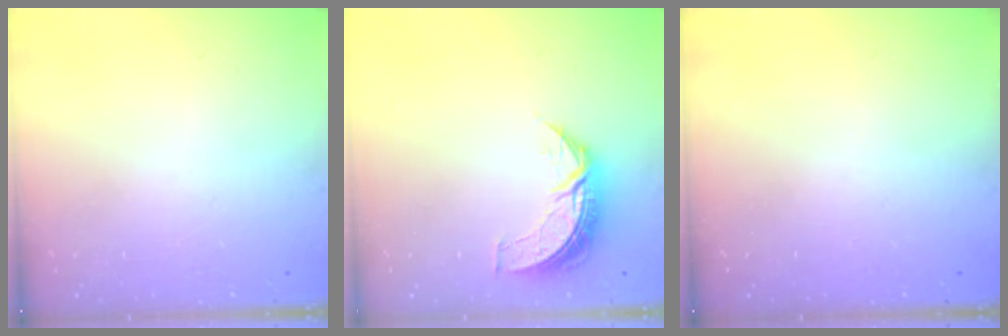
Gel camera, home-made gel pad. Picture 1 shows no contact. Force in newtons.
{"total": 8.0, "press": 8.0, "slide": 0.3}
{"total": 0.0}